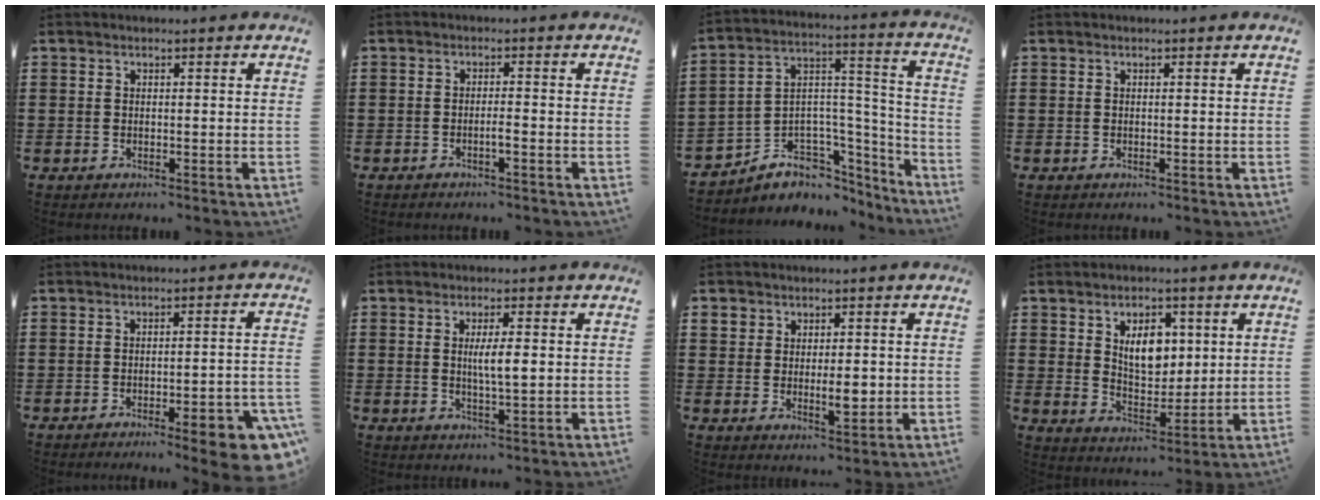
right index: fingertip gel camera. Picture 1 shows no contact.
{"total": 1.6, "force": [-1.0, -0.1, 1.2], "torque": [-0.022, -0.006, -0.017]}
{"total": 5.3, "force": [-3.3, 4.2, -0.1], "torque": [-0.014, -0.019, -0.056]}
{"total": 0.0}
{"total": 6.6, "force": [-4.1, 1.0, 5.0], "torque": [-0.074, -0.009, -0.068]}
{"total": 3.9, "force": [0.3, 0.6, 3.9], "torque": [-0.071, -0.002, 0.004]}
{"total": 4.5, "force": [0.4, 3.0, 3.3], "torque": [-0.055, 0.005, 0.002]}
{"total": 7.1, "force": [2.2, 4.4, 5.0], "torque": [-0.090, 0.007, 0.033]}